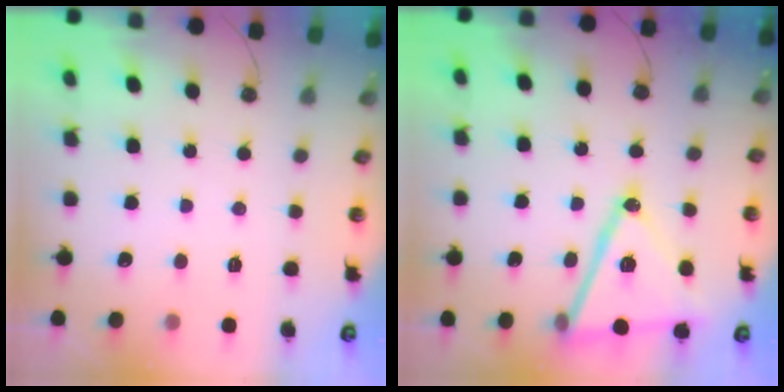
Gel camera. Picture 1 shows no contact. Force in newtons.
{"total": 18.5, "press": 18.2, "slide": 3.5}